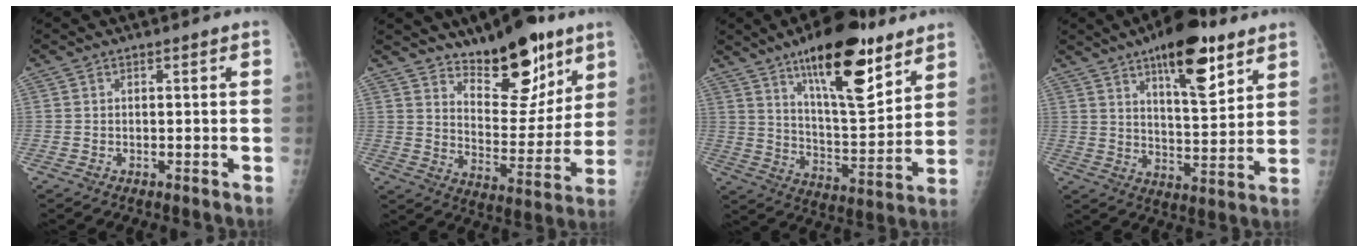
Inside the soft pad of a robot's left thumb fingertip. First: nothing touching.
{"total": 16.1, "force": [11.0, 6.6, 9.7], "torque": [-0.092, -0.082, 0.180]}
{"total": 20.0, "force": [12.2, 6.6, 14.4], "torque": [-0.188, -0.072, 0.199]}
{"total": 14.9, "force": [8.7, 5.2, 10.9], "torque": [-0.134, -0.050, 0.133]}